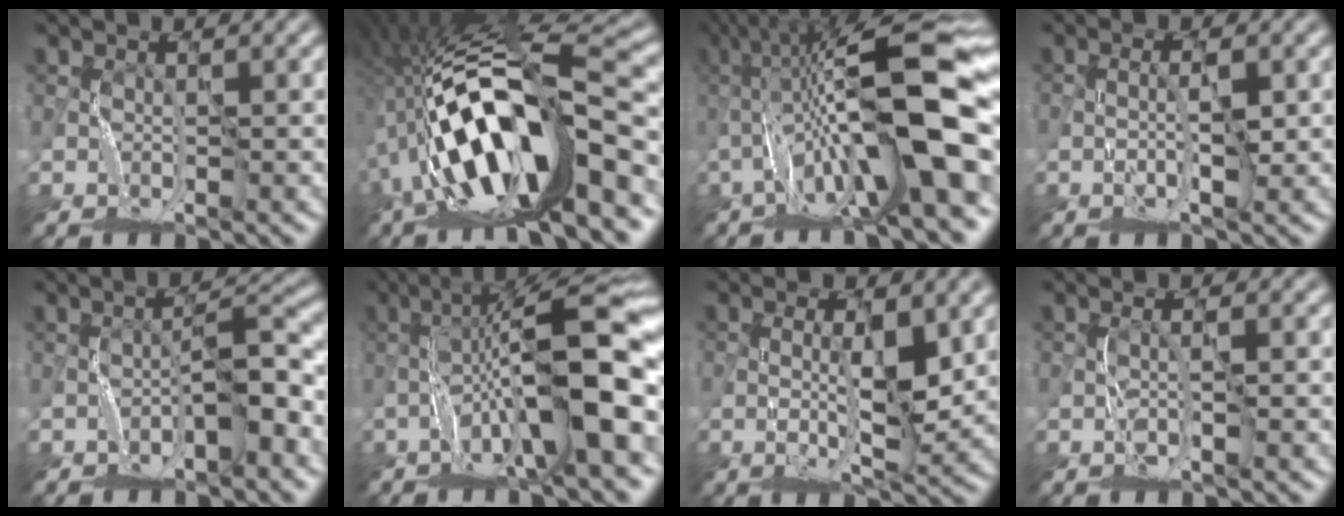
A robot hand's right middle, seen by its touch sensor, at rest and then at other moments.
{"total": 15.8, "force": [-4.6, 5.5, 14.0], "torque": [-0.262, 0.018, -0.080]}
{"total": 14.8, "force": [-2.5, 3.6, 14.1], "torque": [-0.247, 0.025, -0.042]}
{"total": 2.3, "force": [-0.3, 0.4, 2.3], "torque": [-0.044, 0.002, -0.007]}
{"total": 4.0, "force": [-2.1, 0.9, 3.3], "torque": [-0.049, 0.017, -0.034]}
{"total": 11.8, "force": [-3.3, 2.2, 11.1], "torque": [-0.181, 0.024, -0.050]}
{"total": 5.4, "force": [0.5, 1.2, 5.3], "torque": [-0.093, -0.002, 0.011]}
{"total": 1.2, "force": [-0.3, 0.0, 1.1], "torque": [-0.021, 0.003, -0.007]}